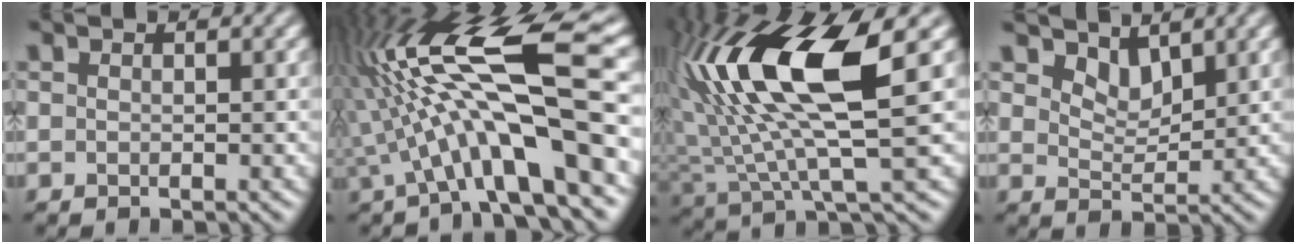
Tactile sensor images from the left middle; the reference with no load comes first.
{"total": 12.5, "force": [0.5, 3.0, 12.1], "torque": [-0.211, 0.021, 0.001]}
{"total": 12.4, "force": [4.0, 3.7, 11.1], "torque": [-0.237, 0.004, 0.076]}
{"total": 2.6, "force": [2.3, 0.9, 0.7], "torque": [-0.022, -0.007, 0.037]}